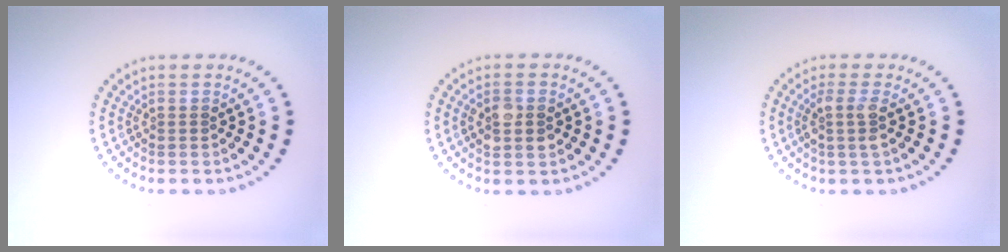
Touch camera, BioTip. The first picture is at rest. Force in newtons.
{"total": 2.7, "press": 2.7, "slide": 0.2}
{"total": 1.9, "press": 1.6, "slide": 1.1}